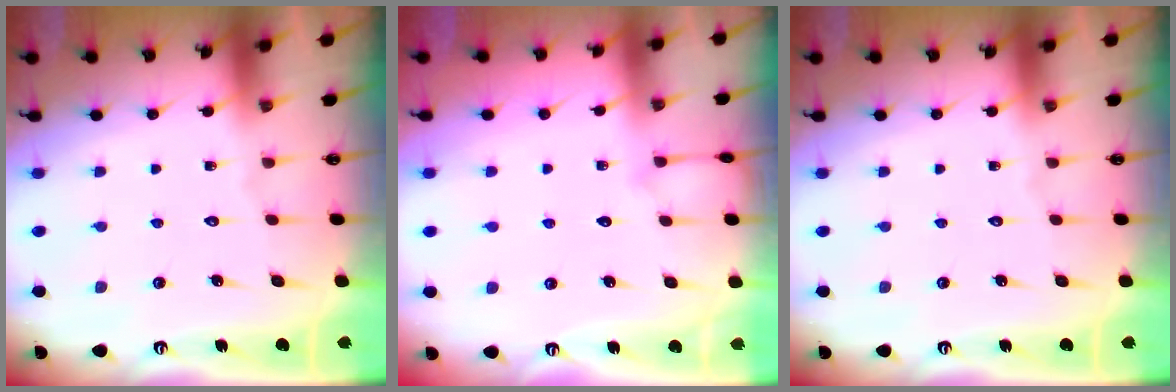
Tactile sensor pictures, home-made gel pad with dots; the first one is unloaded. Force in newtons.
{"total": 3.7, "press": 3.7, "slide": 0.5}
{"total": 0.0}